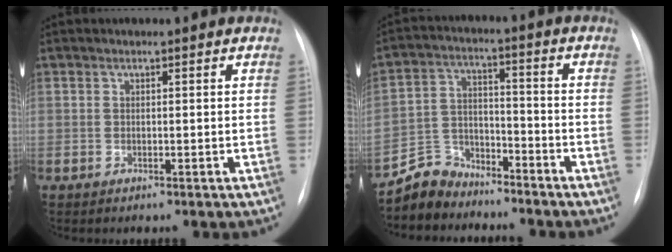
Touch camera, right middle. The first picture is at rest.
{"total": 7.2, "force": [-6.5, 3.1, -0.6], "torque": [0.012, 0.017, -0.125]}